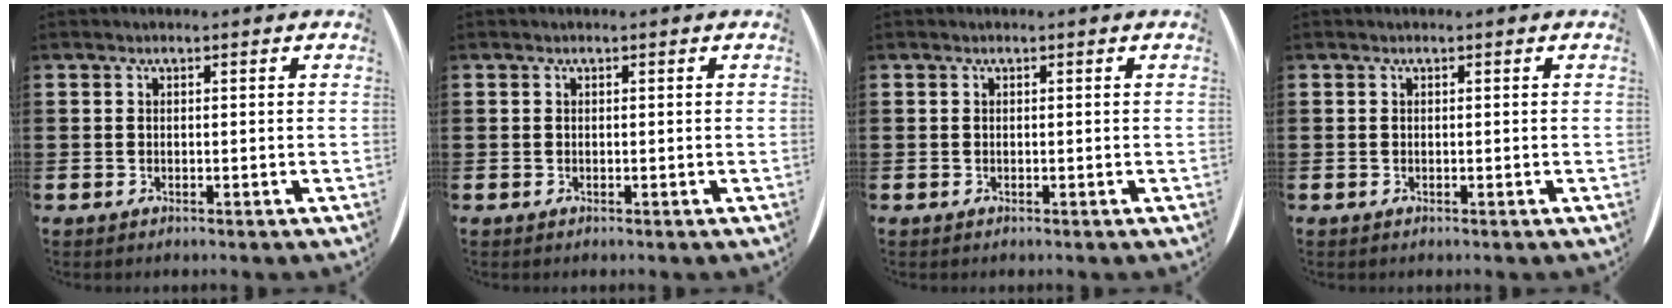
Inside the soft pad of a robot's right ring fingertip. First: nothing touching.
{"total": 0.0}
{"total": 0.0}
{"total": 0.0}